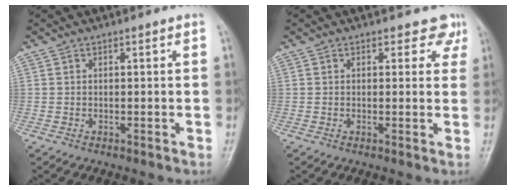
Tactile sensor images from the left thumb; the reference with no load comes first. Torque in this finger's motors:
{"motor_torque": [-0.11, -0.03, -0.26, -0.03, 0.03]}